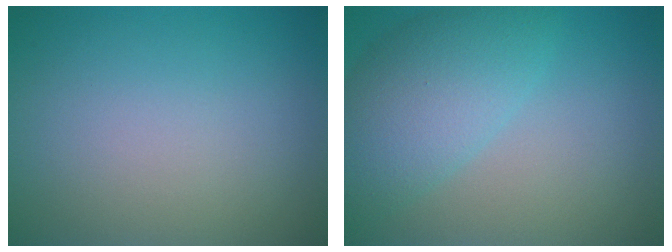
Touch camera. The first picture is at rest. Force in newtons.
{"total": 5.8, "press": 5.8, "slide": 0.2}